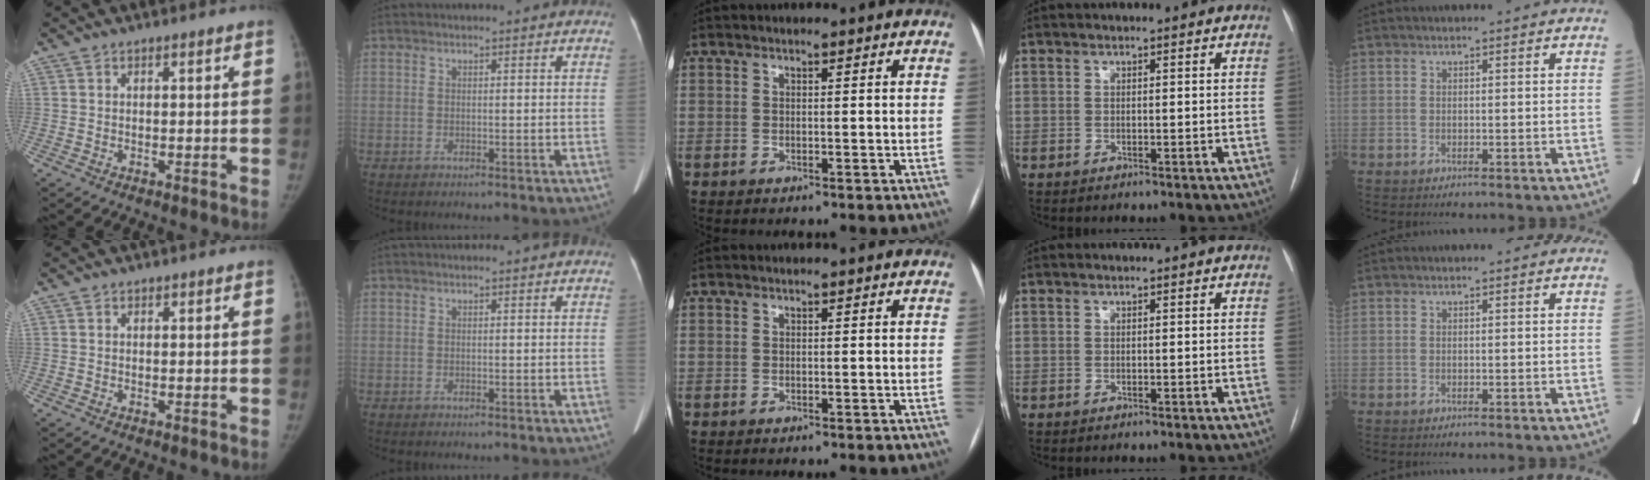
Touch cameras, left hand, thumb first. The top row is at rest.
{}